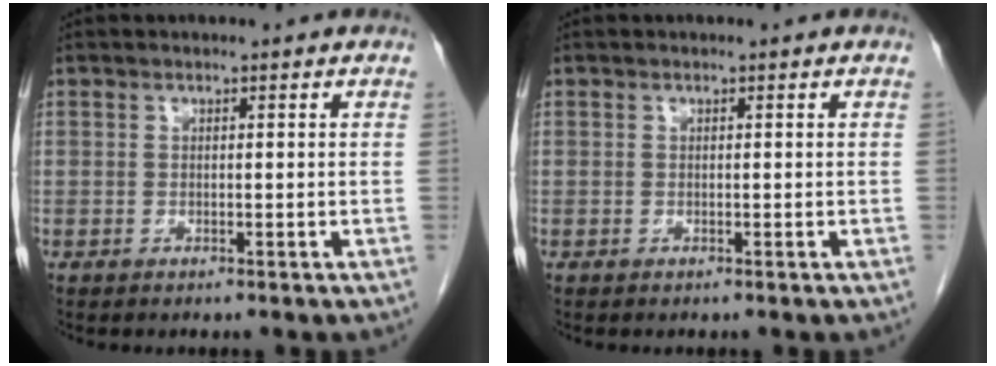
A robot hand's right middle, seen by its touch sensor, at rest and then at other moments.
{"total": 0.0}